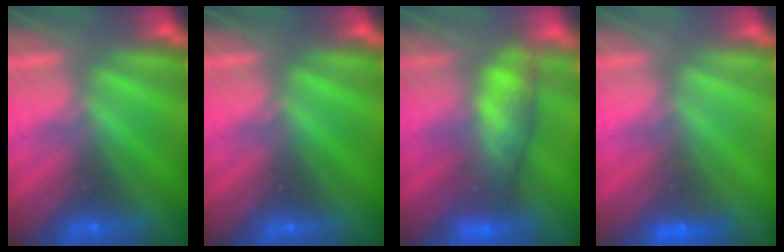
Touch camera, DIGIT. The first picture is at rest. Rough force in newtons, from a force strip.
{"total": 0.0}
{"total": 8.0}
{"total": 2.0}